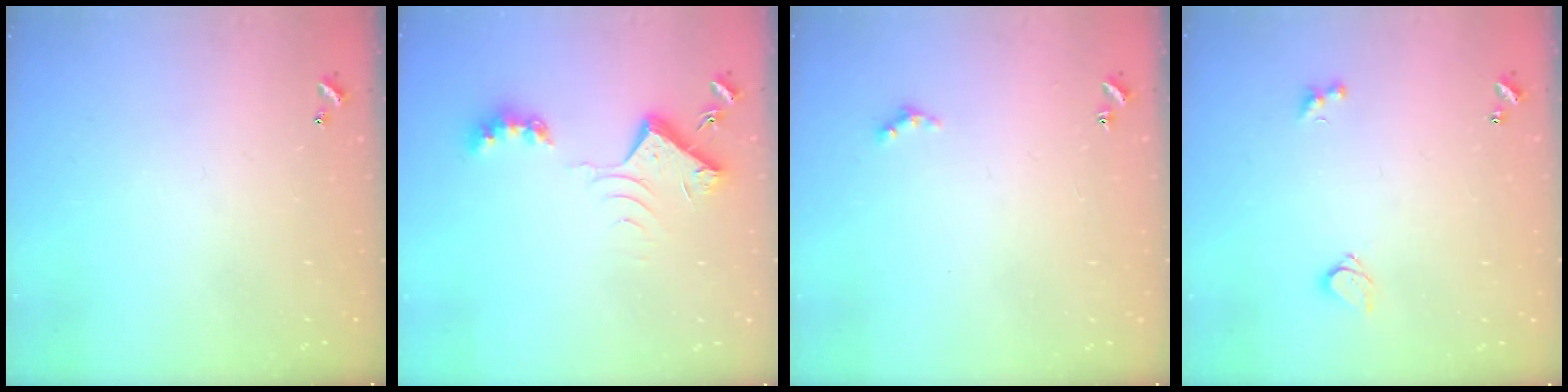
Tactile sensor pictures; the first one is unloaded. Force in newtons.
{"total": 7.5, "press": 7.5, "slide": 0.8}
{"total": 1.5, "press": 1.4, "slide": 0.3}
{"total": 2.8, "press": 2.5, "slide": 1.3}